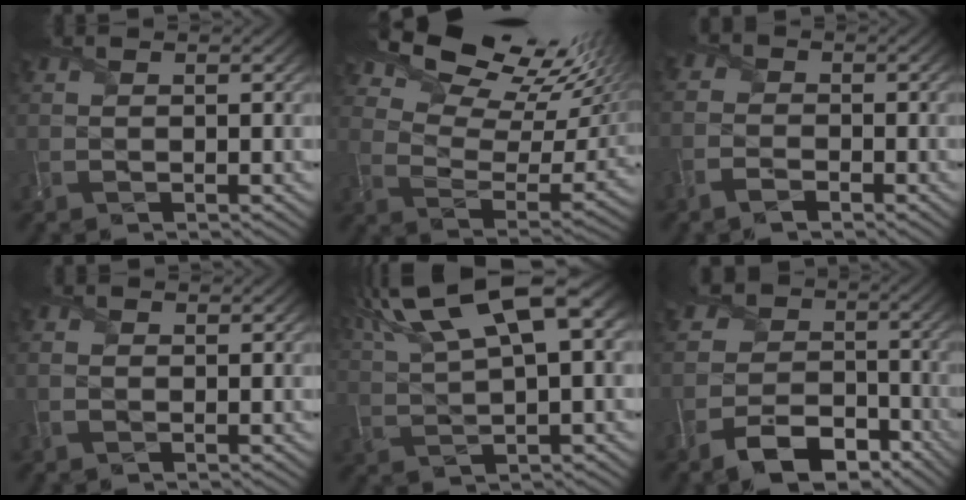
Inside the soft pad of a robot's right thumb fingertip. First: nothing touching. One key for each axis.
{"total": 17.2, "fx": 12.2, "fy": 7.2, "fz": 9.8, "tx": -0.202, "ty": 0.028, "tz": 0.168}
{"total": 3.4, "fx": -2.1, "fy": 2.2, "fz": 1.5, "tx": -0.030, "ty": -0.006, "tz": -0.052}
{"total": 1.8, "fx": -0.5, "fy": 1.5, "fz": 0.9, "tx": -0.025, "ty": -0.004, "tz": -0.011}
{"total": 14.2, "fx": 7.1, "fy": 4.6, "fz": 11.4, "tx": -0.250, "ty": 0.021, "tz": 0.134}
{"total": 10.1, "fx": -5.9, "fy": 6.7, "fz": 4.6, "tx": -0.084, "ty": -0.027, "tz": -0.115}